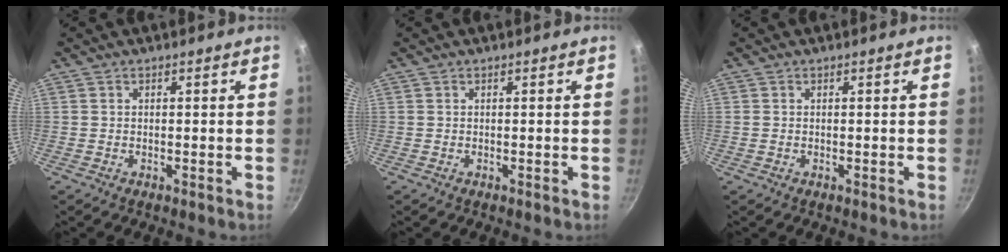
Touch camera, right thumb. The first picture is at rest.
{"total": 0.0}
{"total": 0.0}